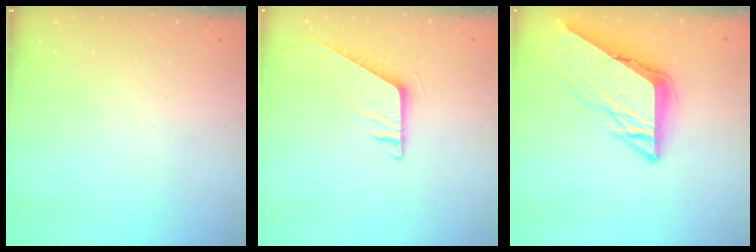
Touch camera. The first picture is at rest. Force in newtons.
{"total": 5.4, "press": 5.4, "slide": 0.5}
{"total": 12.0, "press": 12.0, "slide": 1.3}